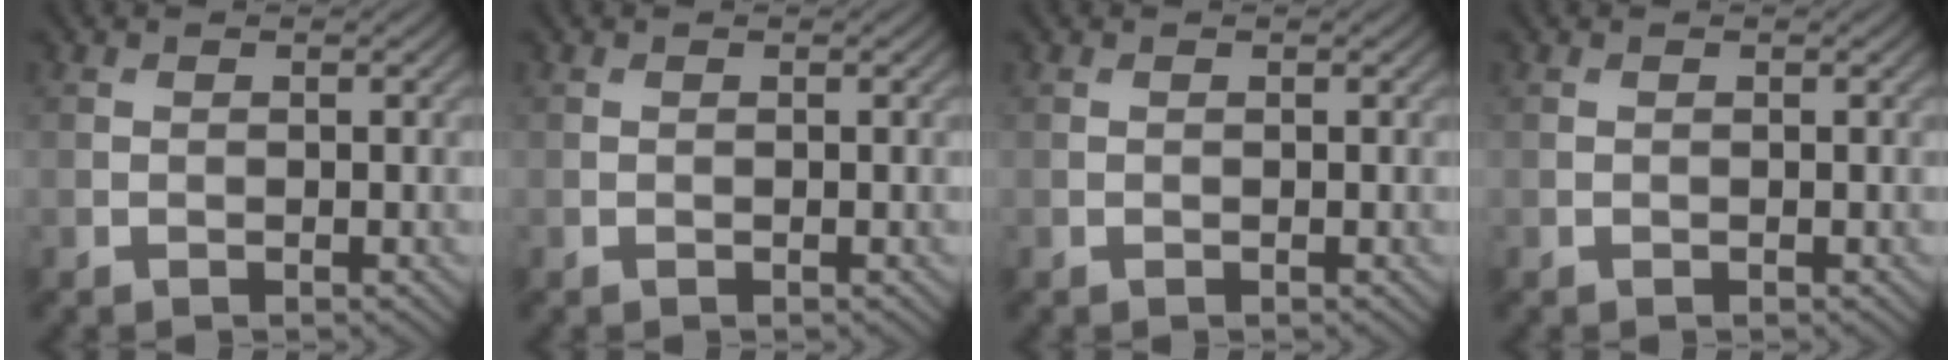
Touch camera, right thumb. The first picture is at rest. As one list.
[{"total": 0.0}, {"total": 0.0}, {"total": 0.0}]